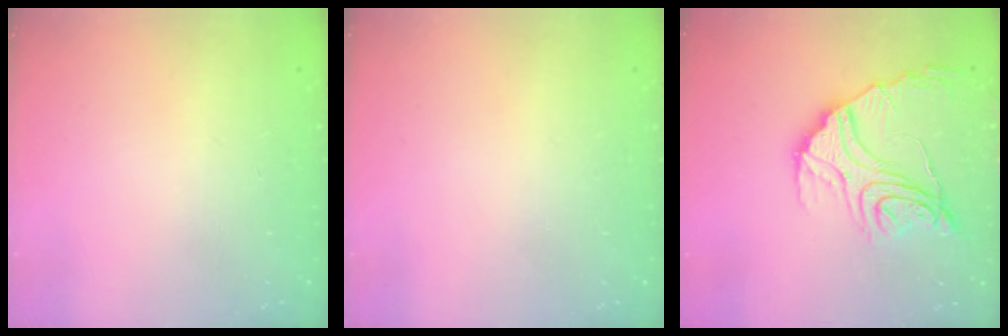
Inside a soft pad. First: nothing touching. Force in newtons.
{"total": 0.0}
{"total": 18.3, "press": 18.3, "slide": 1.8}